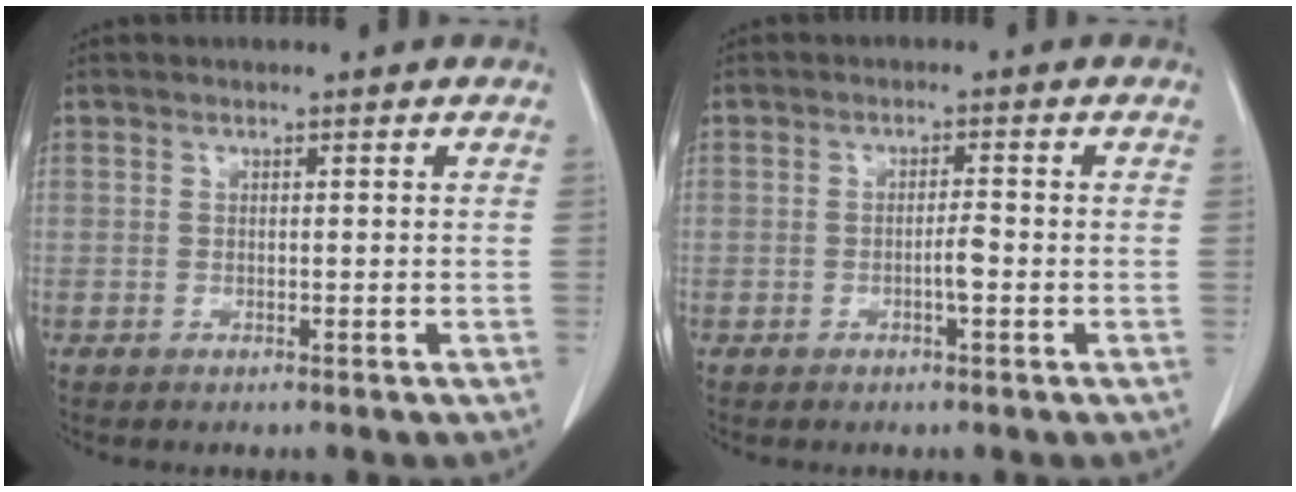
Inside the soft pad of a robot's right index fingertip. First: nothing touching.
{"total": 2.0, "force": [-0.7, 0.2, 1.9], "torque": [-0.033, 0.001, -0.013]}